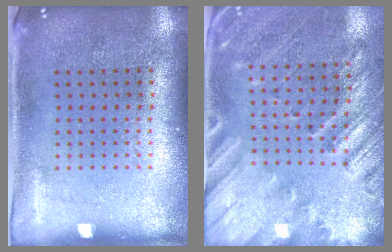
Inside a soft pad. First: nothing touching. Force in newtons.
{"total": 2.4, "press": 2.0, "slide": 1.5}